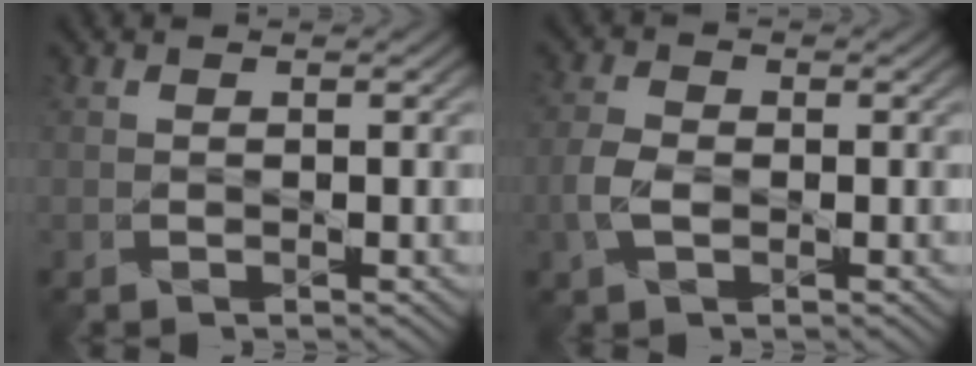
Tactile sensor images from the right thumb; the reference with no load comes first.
{"total": 2.9, "force": [-1.0, 1.6, 2.2], "torque": [-0.061, -0.001, -0.023]}